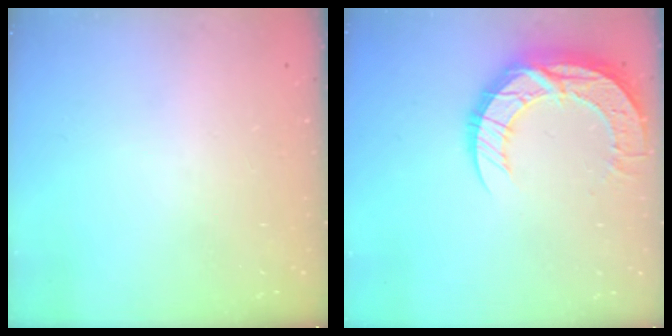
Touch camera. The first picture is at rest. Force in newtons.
{"total": 15.6, "press": 15.6, "slide": 1.1}